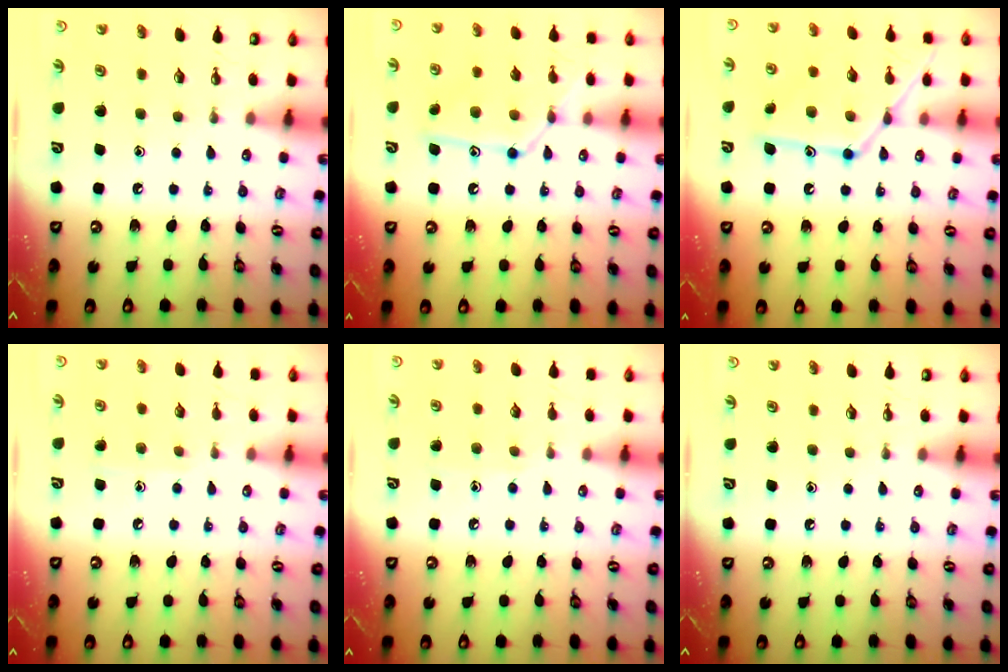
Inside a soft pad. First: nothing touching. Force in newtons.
{"total": 12.2, "press": 12.2, "slide": 0.8}
{"total": 14.9, "press": 14.8, "slide": 1.2}
{"total": 6.2, "press": 6.2, "slide": 0.7}
{"total": 5.9, "press": 5.8, "slide": 0.7}
{"total": 0.0}